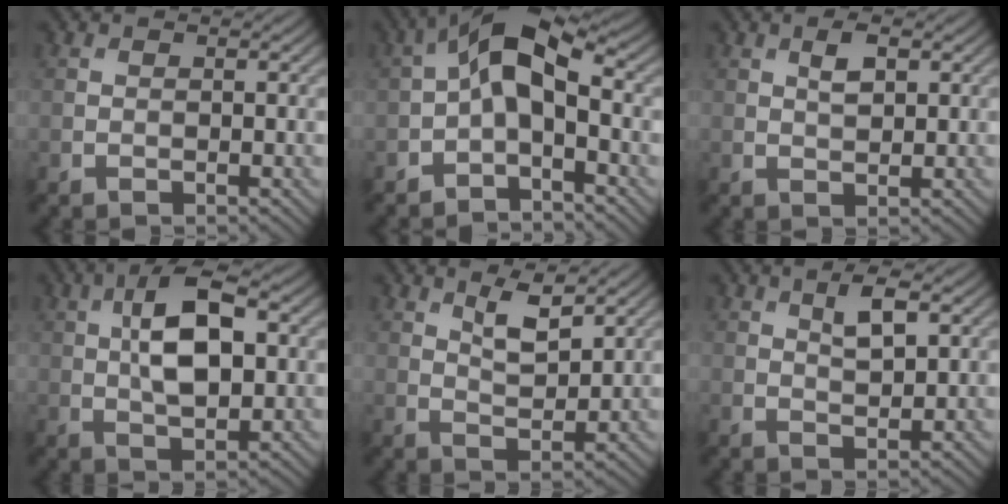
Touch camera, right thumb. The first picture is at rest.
{"total": 7.1, "force": [-0.6, 3.5, 6.1], "torque": [-0.114, 0.018, -0.023]}
{"total": 2.4, "force": [1.0, 1.0, 2.0], "torque": [-0.038, 0.000, 0.018]}
{"total": 8.9, "force": [1.5, 4.0, 7.8], "torque": [-0.146, 0.013, 0.018]}
{"total": 4.4, "force": [2.6, 1.4, 3.2], "torque": [-0.072, -0.006, 0.051]}
{"total": 3.6, "force": [1.6, 1.2, 2.9], "torque": [-0.058, 0.000, 0.030]}